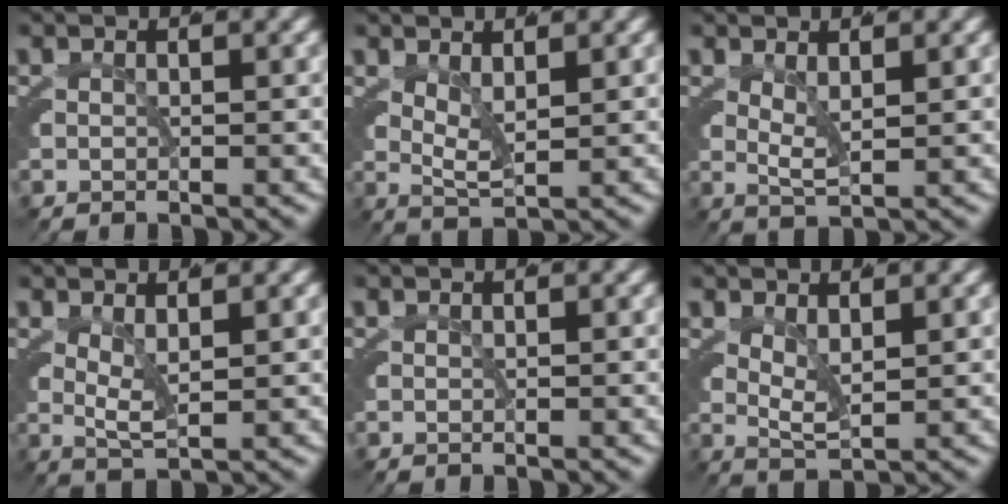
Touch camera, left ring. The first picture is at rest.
{"total": 4.2, "force": [1.8, 2.2, 3.1], "torque": [-0.059, -0.008, 0.030]}
{"total": 3.3, "force": [1.5, 1.5, 2.5], "torque": [-0.050, -0.008, 0.027]}
{"total": 4.0, "force": [1.5, 2.0, 3.1], "torque": [-0.057, -0.007, 0.026]}
{"total": 0.0}
{"total": 3.7, "force": [1.6, 1.8, 2.8], "torque": [-0.056, -0.010, 0.029]}